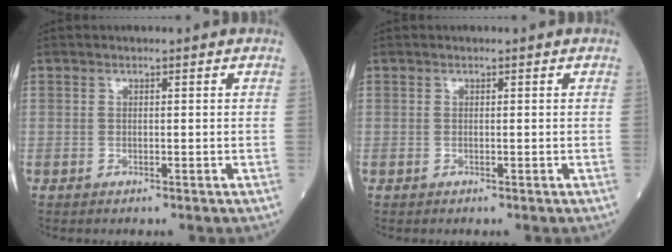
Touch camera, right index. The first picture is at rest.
{"total": 0.0}